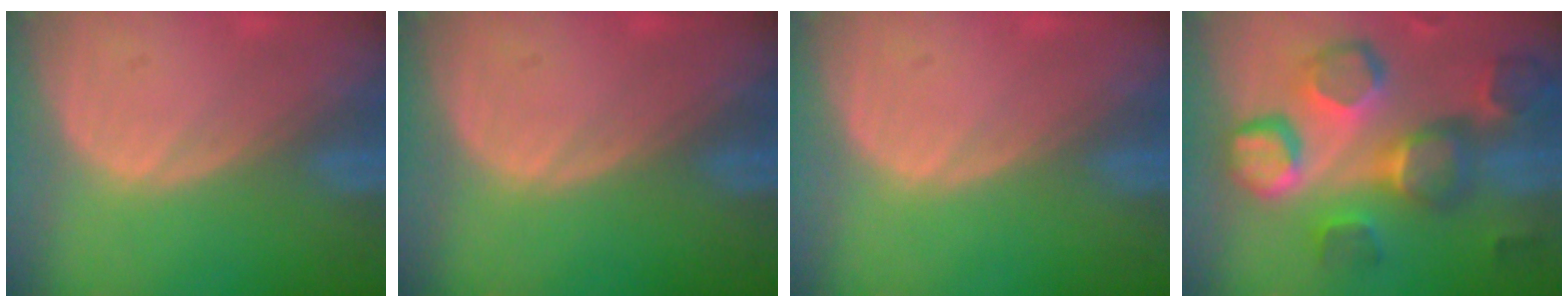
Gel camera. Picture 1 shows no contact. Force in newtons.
{"total": 0.0}
{"total": 0.0}
{"total": 11.7, "press": 10.8, "slide": 4.4}